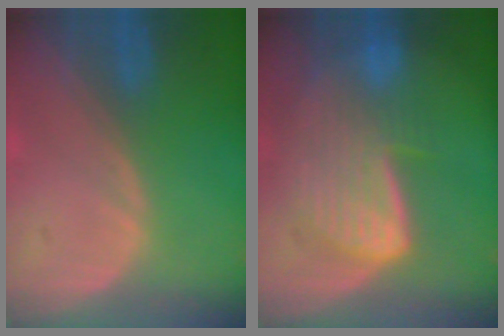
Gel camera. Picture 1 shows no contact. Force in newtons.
{"total": 7.6, "press": 7.2, "slide": 2.2}